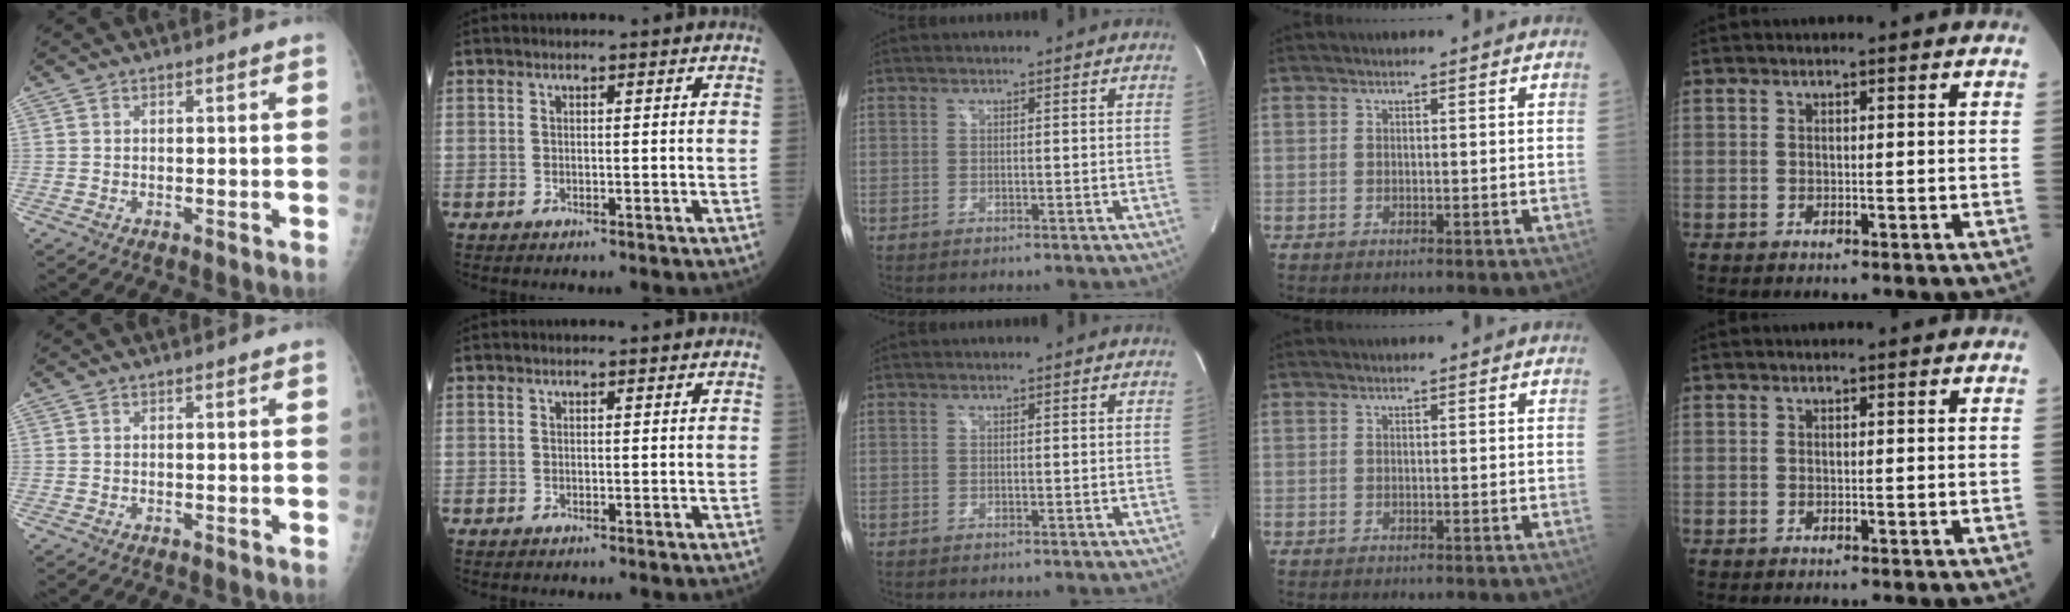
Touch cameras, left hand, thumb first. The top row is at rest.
{}